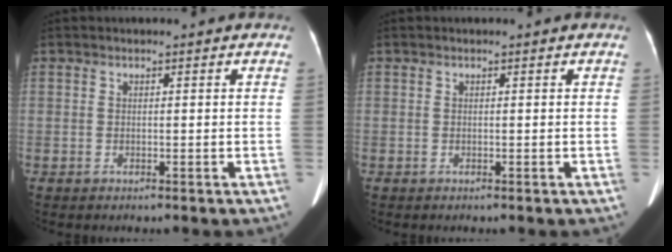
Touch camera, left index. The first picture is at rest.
{"total": 0.0}